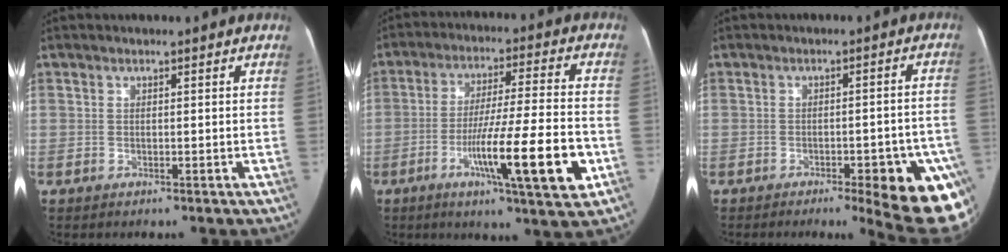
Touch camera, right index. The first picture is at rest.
{"total": 15.5, "force": [-5.6, 0.3, 14.5], "torque": [-0.231, -0.015, -0.089]}
{"total": 13.0, "force": [-7.0, 2.2, 10.7], "torque": [-0.050, 0.018, -0.080]}